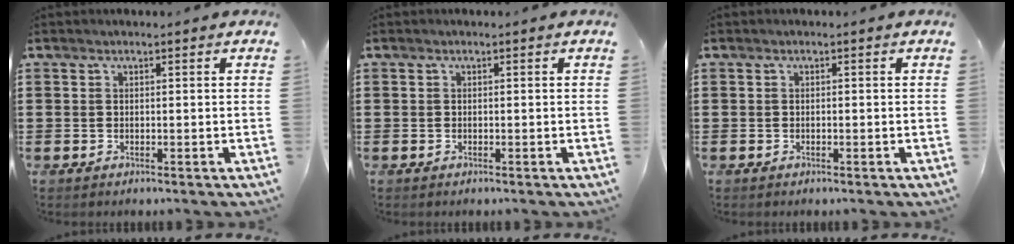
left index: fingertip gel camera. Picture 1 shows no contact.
{"total": 0.0}
{"total": 0.0}